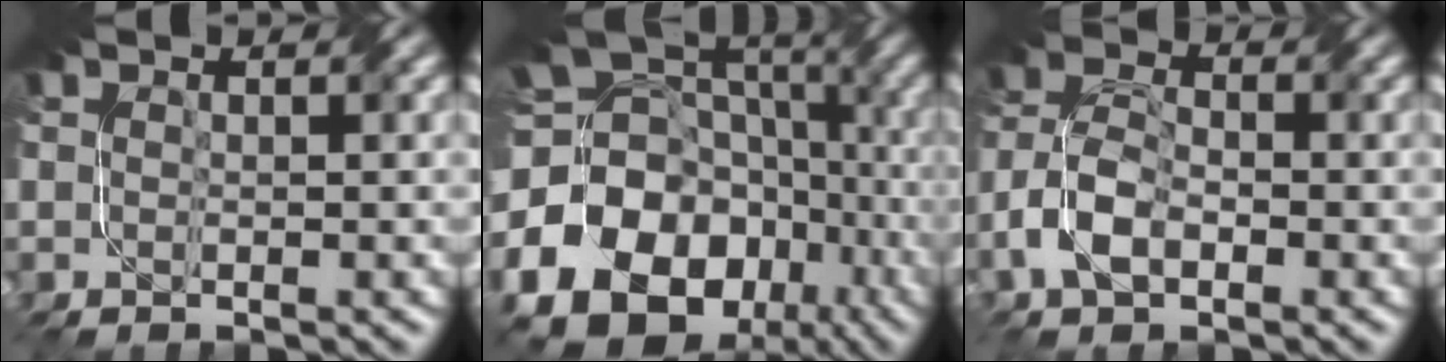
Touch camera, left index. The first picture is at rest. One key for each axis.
{"total": 23.9, "fx": -9.0, "fy": 19.9, "fz": 9.8, "tx": -0.178, "ty": -0.031, "tz": -0.166}
{"total": 4.4, "fx": -2.1, "fy": 2.5, "fz": 3.0, "tx": -0.065, "ty": 0.006, "tz": -0.047}